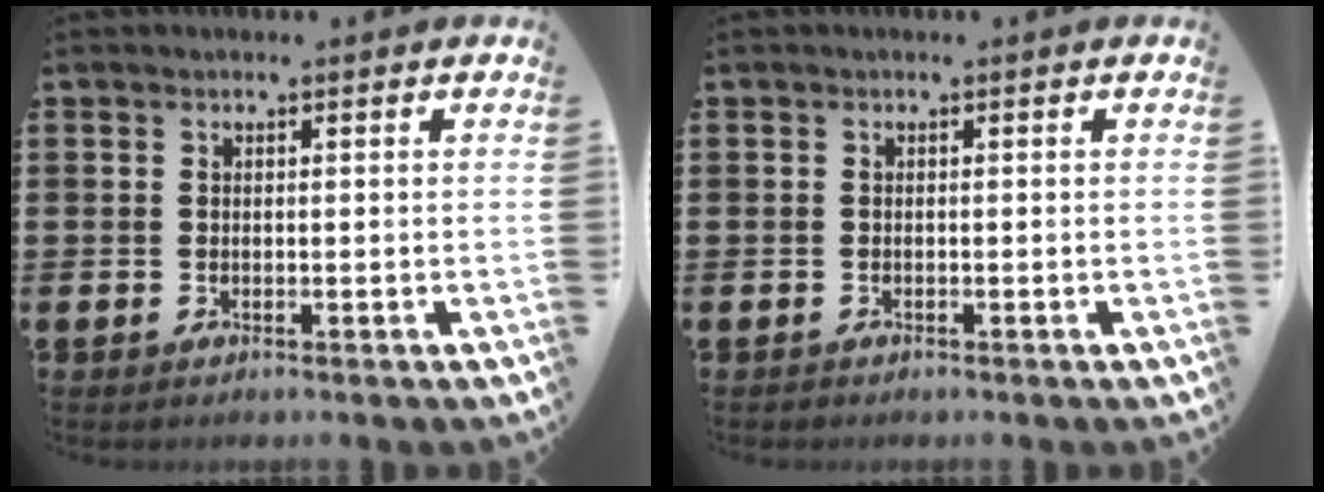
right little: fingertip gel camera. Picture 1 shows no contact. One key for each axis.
{"total": 0.0}